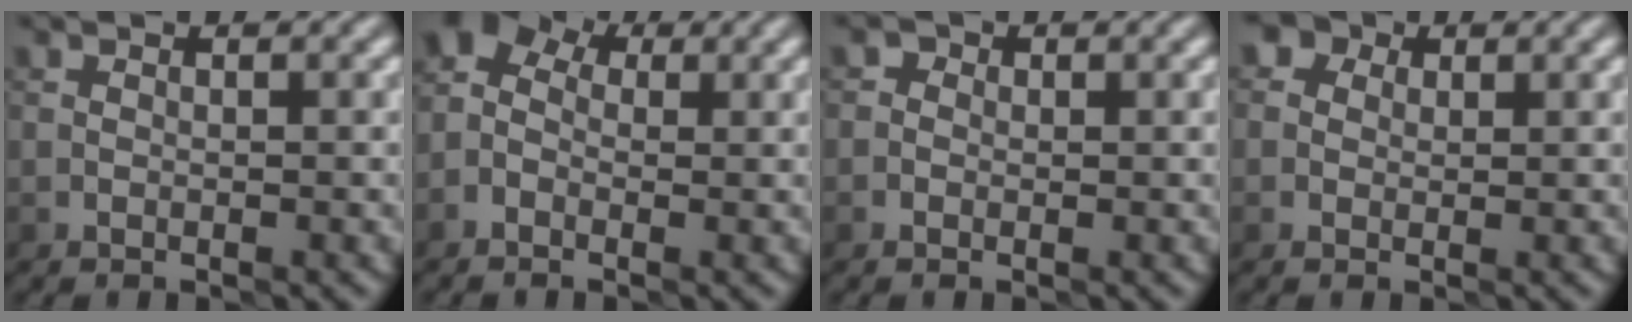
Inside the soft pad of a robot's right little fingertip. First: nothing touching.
{"total": 4.4, "force": [0.2, 3.4, 2.8], "torque": [-0.051, 0.025, -0.009]}
{"total": 1.2, "force": [0.2, 1.1, 0.5], "torque": [0.007, 0.000, -0.011]}
{"total": 4.0, "force": [1.8, 3.1, 1.9], "torque": [-0.009, 0.026, -0.014]}